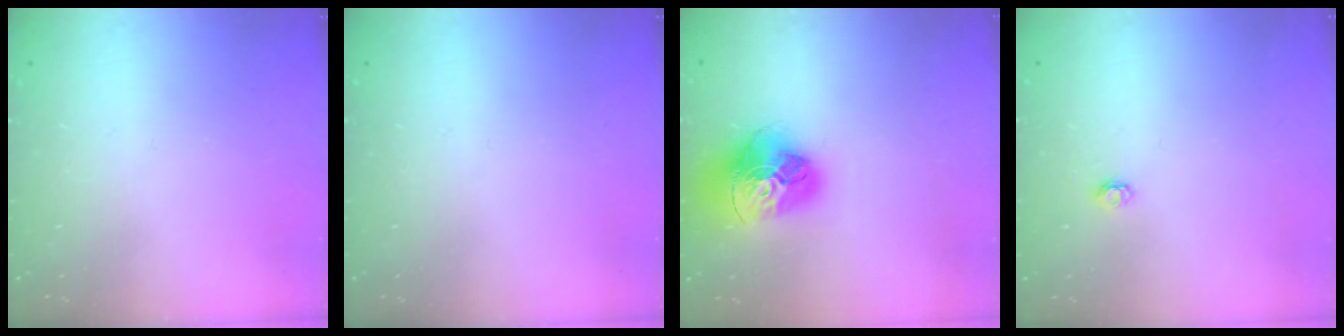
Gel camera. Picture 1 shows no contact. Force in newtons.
{"total": 0.0}
{"total": 17.8, "press": 17.8, "slide": 1.6}
{"total": 2.9, "press": 2.9, "slide": 0.4}